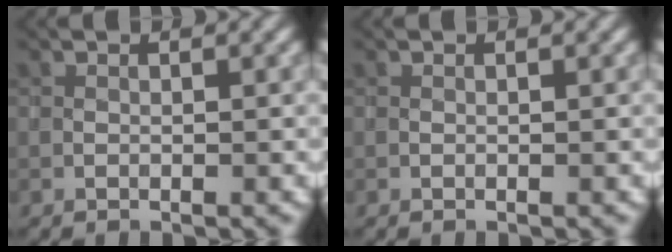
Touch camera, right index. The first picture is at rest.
{"total": 0.0}